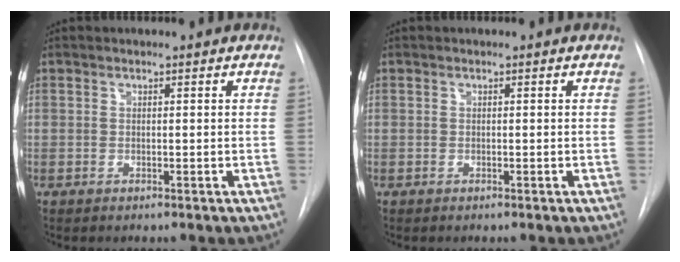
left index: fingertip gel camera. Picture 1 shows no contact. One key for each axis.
{"total": 0.0}